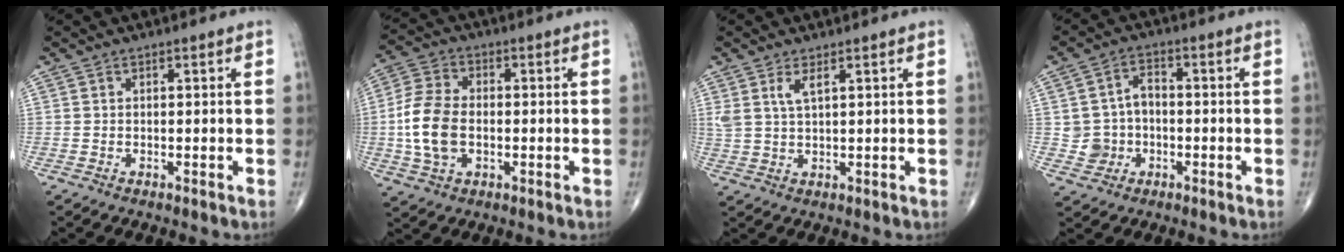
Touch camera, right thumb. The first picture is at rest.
{"total": 10.6, "force": [-1.1, 6.8, 8.1], "torque": [-0.168, 0.012, -0.027]}
{"total": 3.1, "force": [1.6, 0.9, 2.5], "torque": [-0.057, -0.007, 0.038]}
{"total": 6.3, "force": [-1.2, 5.8, 2.3], "torque": [-0.018, 0.023, -0.023]}